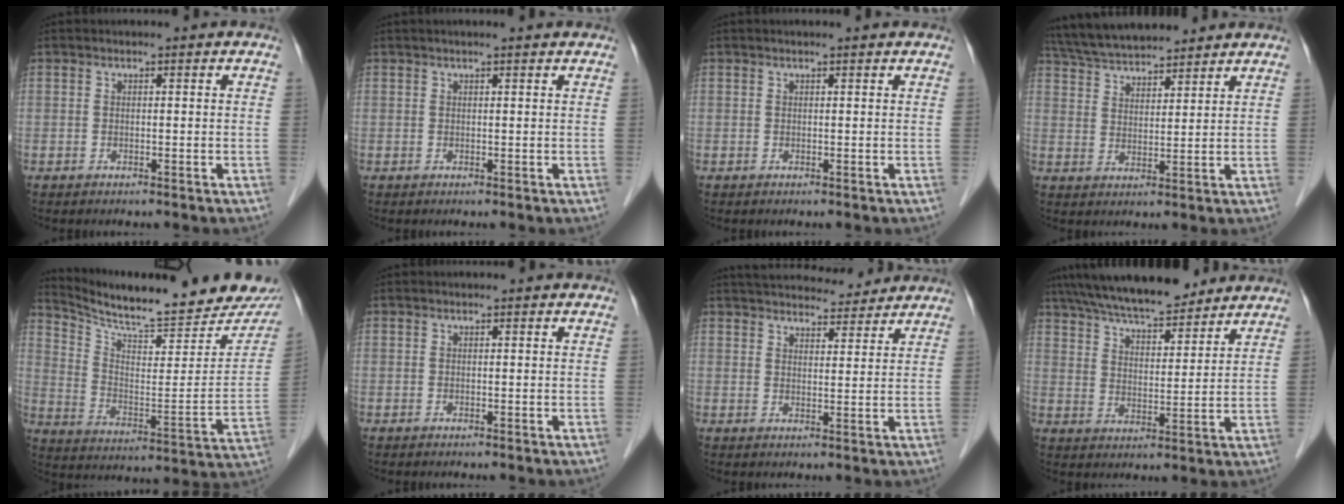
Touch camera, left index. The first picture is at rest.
{"total": 3.1, "force": [2.7, -0.1, 1.5], "torque": [-0.018, 0.018, 0.030]}
{"total": 1.4, "force": [1.3, 0.0, 0.6], "torque": [-0.010, 0.008, 0.015]}
{"total": 11.8, "force": [10.9, 2.2, 4.0], "torque": [-0.076, 0.029, 0.190]}
{"total": 21.4, "force": [19.4, 2.6, 8.8], "torque": [-0.141, -0.065, 0.274]}
{"total": 0.0}
{"total": 13.4, "force": [12.5, 2.7, 3.8], "torque": [-0.052, 0.021, 0.178]}
{"total": 14.9, "force": [13.0, 3.1, 6.5], "torque": [-0.113, 0.020, 0.213]}